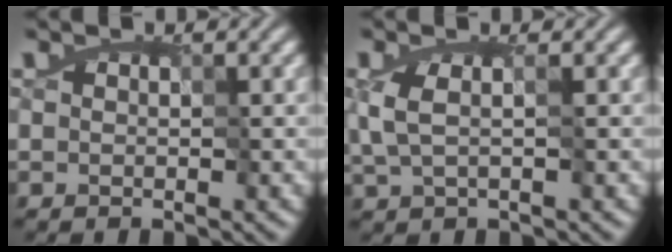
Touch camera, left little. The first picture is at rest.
{"total": 1.9, "force": [-0.8, 0.7, 1.5], "torque": [-0.042, -0.008, -0.005]}